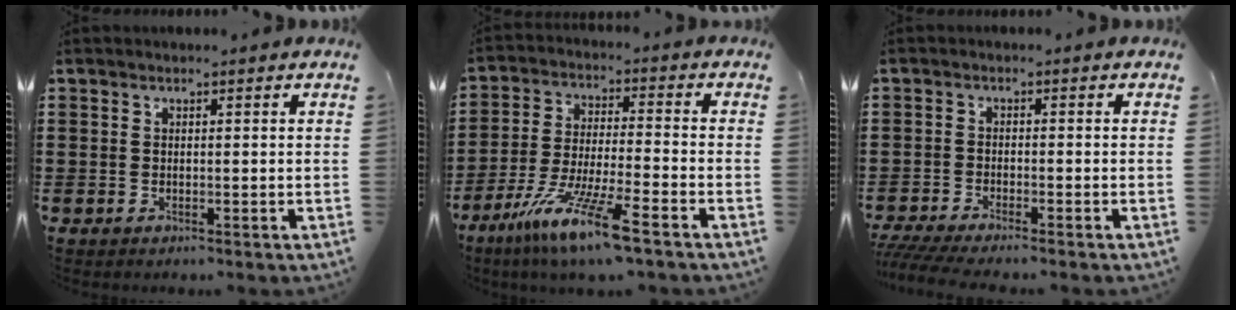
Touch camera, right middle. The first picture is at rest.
{"total": 10.8, "force": [-7.9, 0.0, 7.4], "torque": [-0.156, -0.012, -0.154]}
{"total": 2.8, "force": [-2.5, -0.1, 1.2], "torque": [-0.037, -0.012, -0.052]}